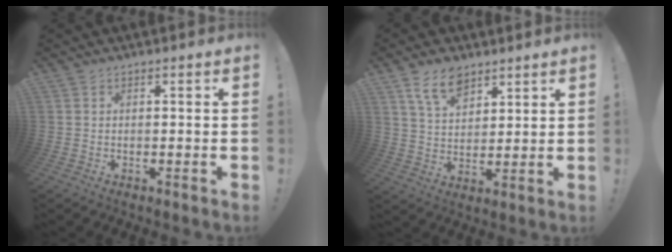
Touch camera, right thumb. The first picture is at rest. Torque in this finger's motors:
{"motor_torque": [-0.50, 0.59, 0.14, 0.00, 0.00]}